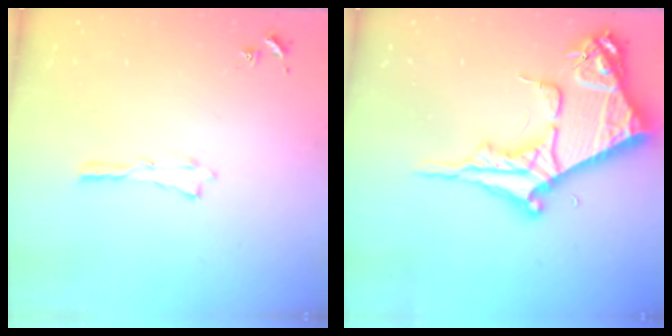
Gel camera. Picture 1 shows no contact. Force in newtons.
{"total": 11.6, "press": 11.5, "slide": 1.1}